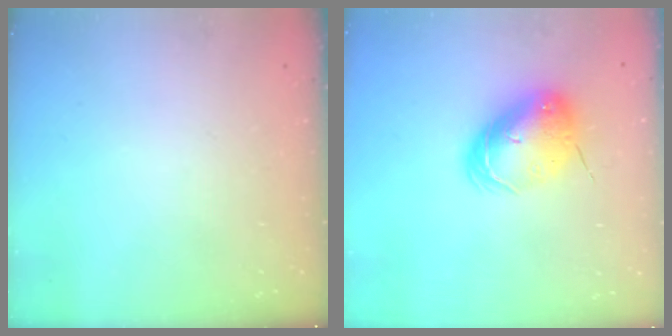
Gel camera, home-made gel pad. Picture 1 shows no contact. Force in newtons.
{"total": 9.0, "press": 8.9, "slide": 1.7}